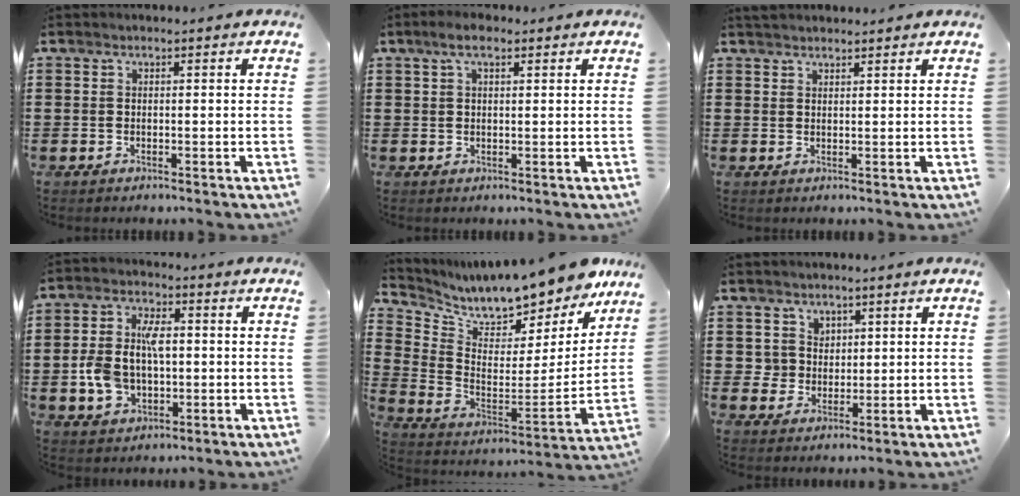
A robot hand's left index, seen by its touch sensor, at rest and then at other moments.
{"total": 3.2, "force": [1.6, 1.3, 2.5], "torque": [-0.053, 0.009, 0.027]}
{"total": 1.7, "force": [1.6, 0.4, 0.2], "torque": [-0.007, 0.002, 0.033]}
{"total": 8.9, "force": [-0.2, 5.5, 7.0], "torque": [-0.167, 0.009, -0.010]}
{"total": 9.2, "force": [8.9, 1.1, 1.8], "torque": [-0.068, -0.084, 0.147]}
{"total": 3.7, "force": [1.5, 3.4, 0.2], "torque": [-0.024, 0.012, 0.027]}